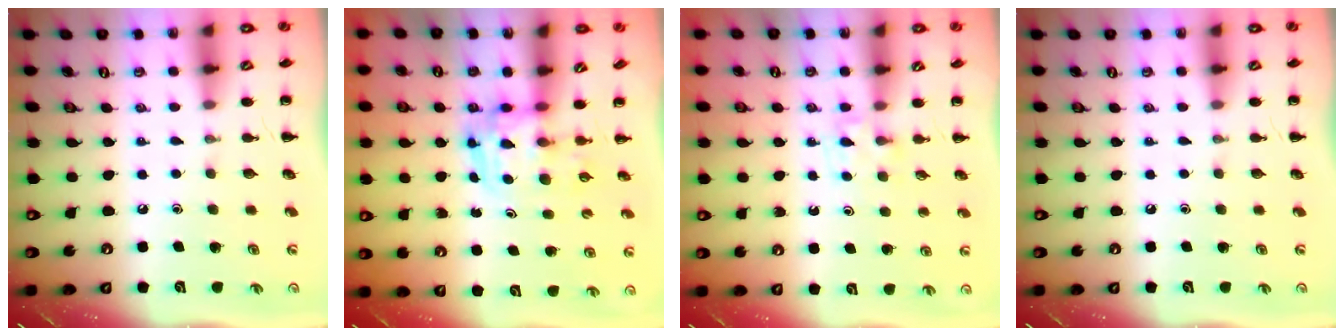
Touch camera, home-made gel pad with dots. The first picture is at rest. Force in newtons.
{"total": 3.5, "press": 3.5, "slide": 0.6}
{"total": 4.8, "press": 4.6, "slide": 1.4}
{"total": 0.0}